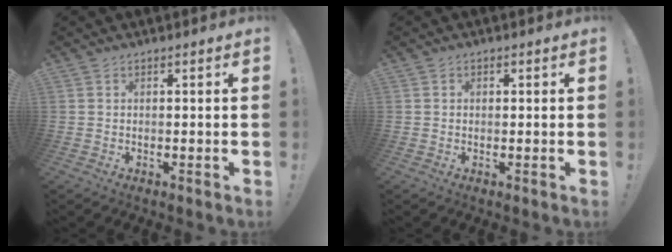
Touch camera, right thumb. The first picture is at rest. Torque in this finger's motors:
{"motor_torque": [-0.08, -0.17, -0.02, -0.08, 0.02]}